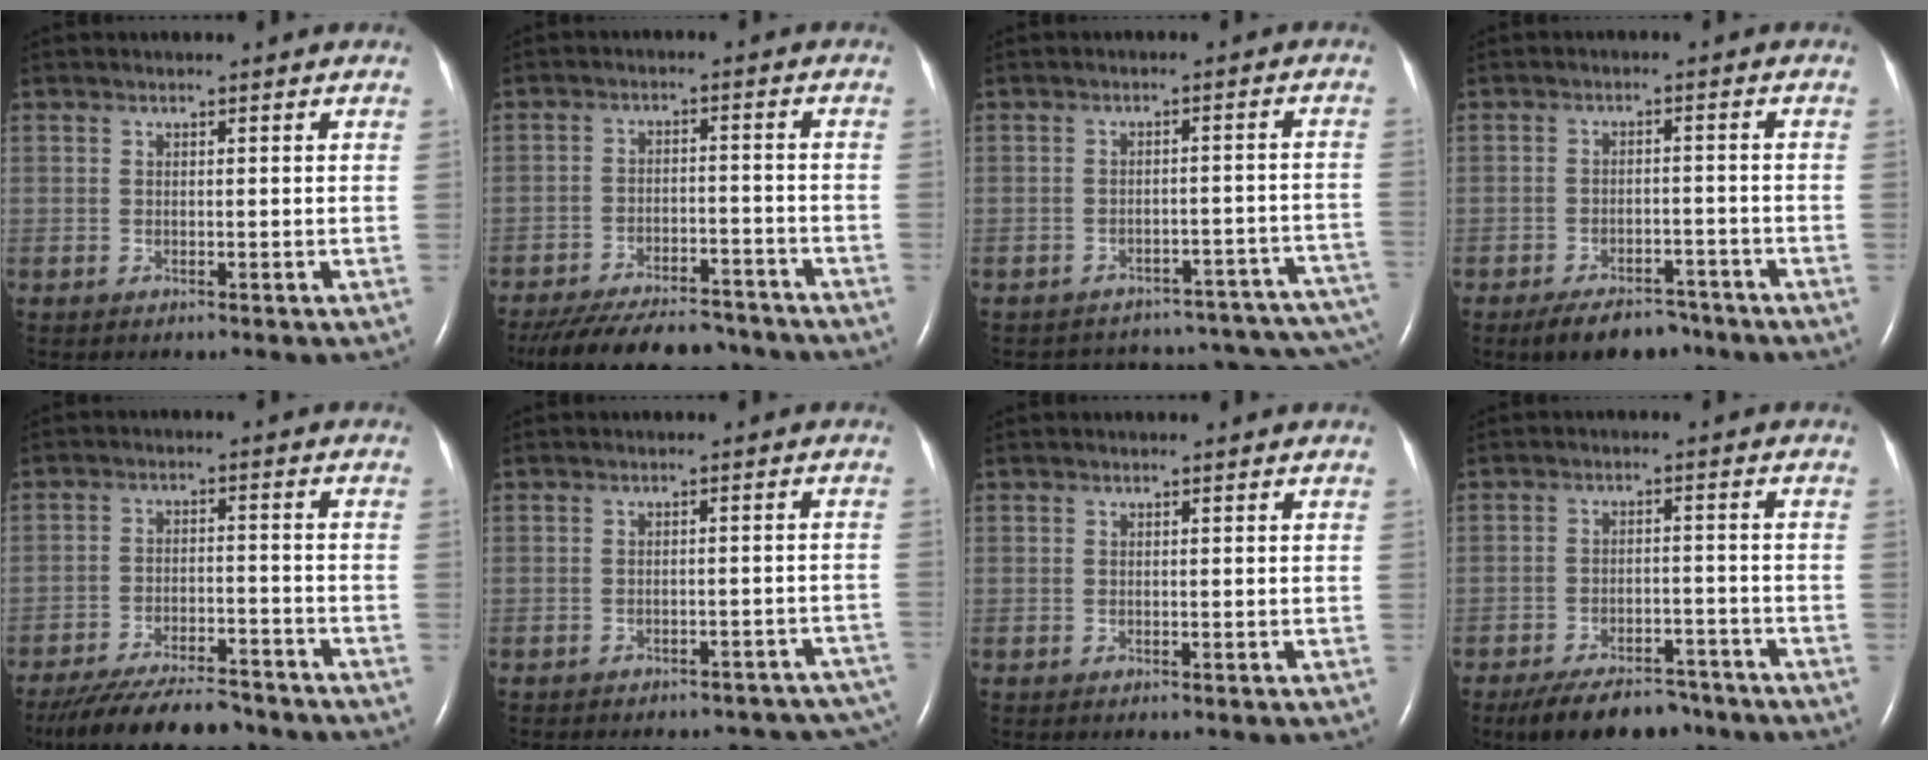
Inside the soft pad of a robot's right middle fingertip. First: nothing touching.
{"total": 17.6, "force": [-15.5, 5.0, 6.8], "torque": [-0.147, -0.016, -0.222]}
{"total": 20.6, "force": [-18.7, 5.4, 6.6], "torque": [-0.057, 0.028, -0.206]}
{"total": 7.0, "force": [-5.5, 3.1, 3.0], "torque": [-0.048, 0.001, -0.084]}
{"total": 15.0, "force": [-13.3, 2.9, 6.2], "torque": [-0.117, -0.014, -0.202]}
{"total": 19.3, "force": [-16.6, 7.0, 6.9], "torque": [-0.095, 0.013, -0.176]}
{"total": 0.0}
{"total": 10.1, "force": [-8.2, 4.1, 4.3], "torque": [-0.064, -0.001, -0.128]}